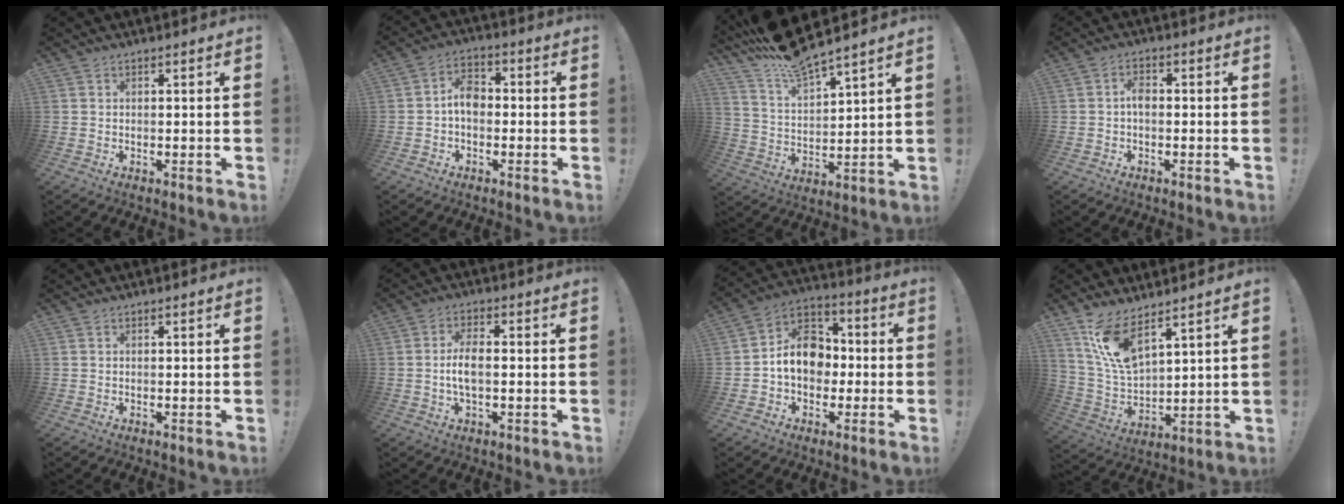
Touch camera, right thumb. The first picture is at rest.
{"total": 7.0, "force": [-0.9, 4.7, 5.1], "torque": [-0.095, 0.015, -0.014]}
{"total": 11.2, "force": [10.4, 1.3, 4.0], "torque": [-0.098, -0.083, 0.179]}
{"total": 3.2, "force": [-0.5, 1.7, 2.7], "torque": [-0.055, 0.009, -0.008]}
{"total": 0.0}
{"total": 5.9, "force": [-0.8, 2.3, 5.4], "torque": [-0.106, 0.002, -0.015]}
{"total": 13.0, "force": [-0.5, 10.5, 7.6], "torque": [-0.124, 0.025, -0.002]}
{"total": 12.7, "force": [9.0, 4.8, 7.7], "torque": [-0.163, -0.044, 0.172]}